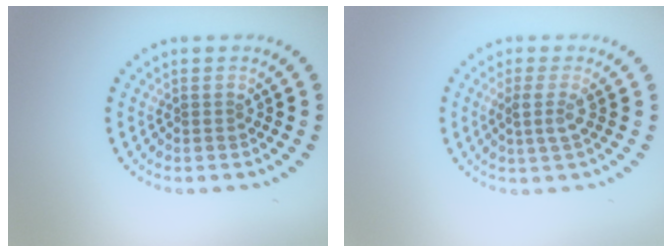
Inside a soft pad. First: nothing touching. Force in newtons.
{"total": 1.9, "press": 1.4, "slide": 1.3}